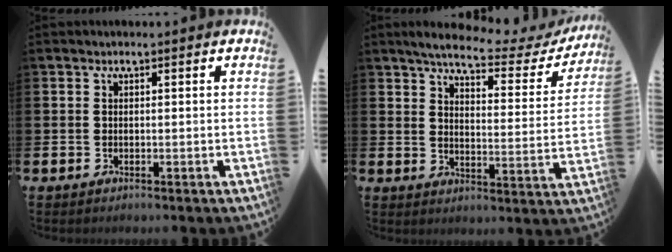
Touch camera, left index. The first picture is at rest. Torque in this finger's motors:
{"motor_torque": [0.87, -1.27, 0.36, 0.02]}